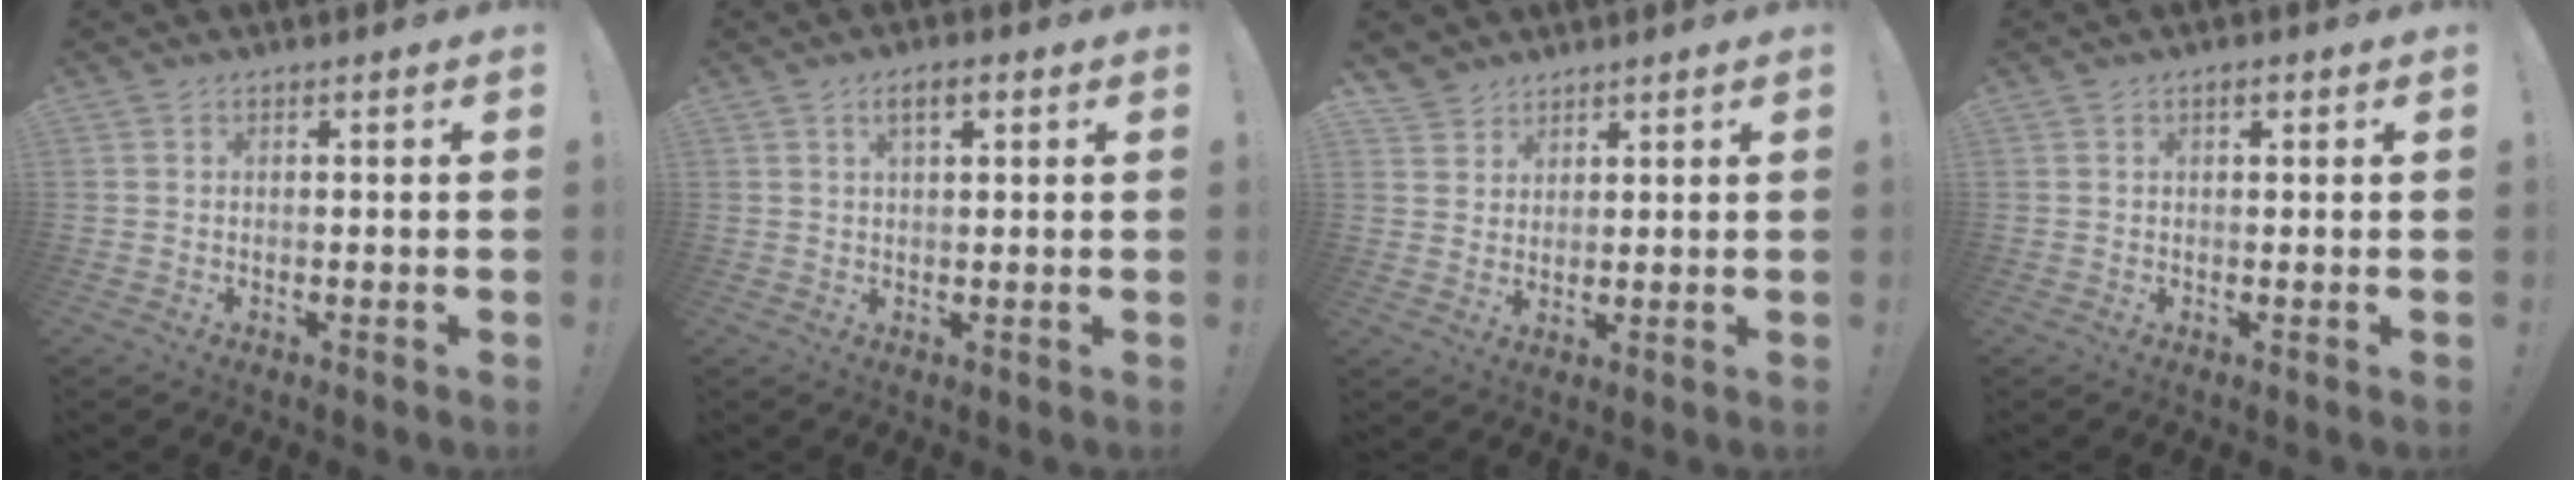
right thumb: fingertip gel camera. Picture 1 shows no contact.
{"total": 3.8, "force": [1.6, 1.5, 3.1], "torque": [-0.051, 0.000, 0.024]}
{"total": 4.5, "force": [3.8, 2.6, 0.3], "torque": [-0.009, -0.027, 0.073]}
{"total": 1.2, "force": [0.6, 0.6, 0.8], "torque": [-0.013, 0.001, 0.010]}